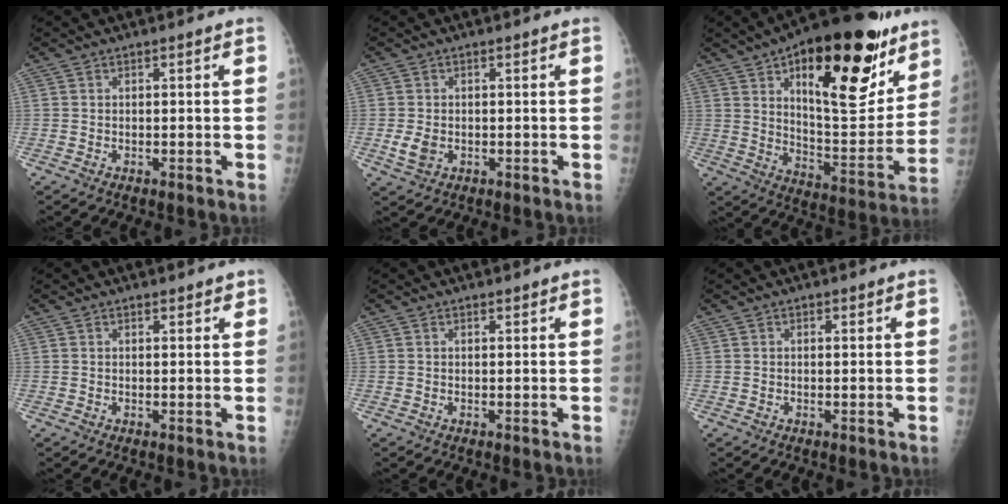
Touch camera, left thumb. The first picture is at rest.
{"total": 3.2, "force": [-0.5, 2.3, 2.1], "torque": [-0.043, -0.004, -0.006]}
{"total": 30.5, "force": [15.6, 12.4, 23.1], "torque": [-0.301, -0.048, 0.240]}
{"total": 1.6, "force": [1.3, 0.8, 0.6], "torque": [0.004, -0.006, 0.014]}
{"total": 0.8, "force": [0.7, 0.3, 0.3], "torque": [-0.004, -0.005, 0.009]}
{"total": 0.8, "force": [0.5, 0.4, 0.5], "torque": [-0.004, -0.002, 0.006]}